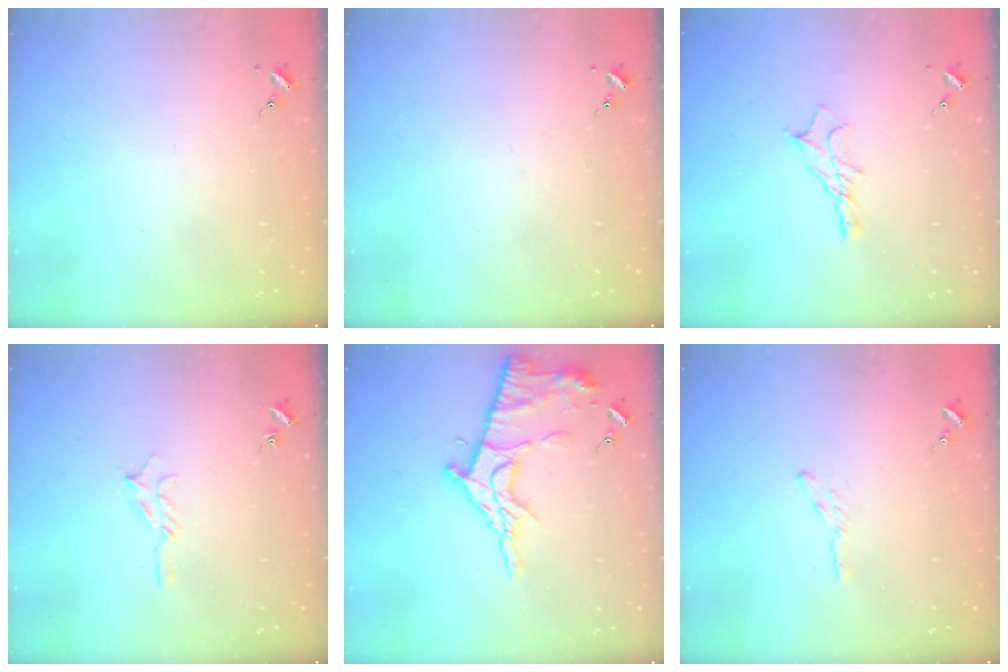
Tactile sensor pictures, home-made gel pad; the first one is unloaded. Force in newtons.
{"total": 0.0}
{"total": 8.7, "press": 8.6, "slide": 0.5}
{"total": 5.8, "press": 5.7, "slide": 0.8}
{"total": 14.2, "press": 14.2, "slide": 1.1}
{"total": 3.0, "press": 3.0, "slide": 0.3}